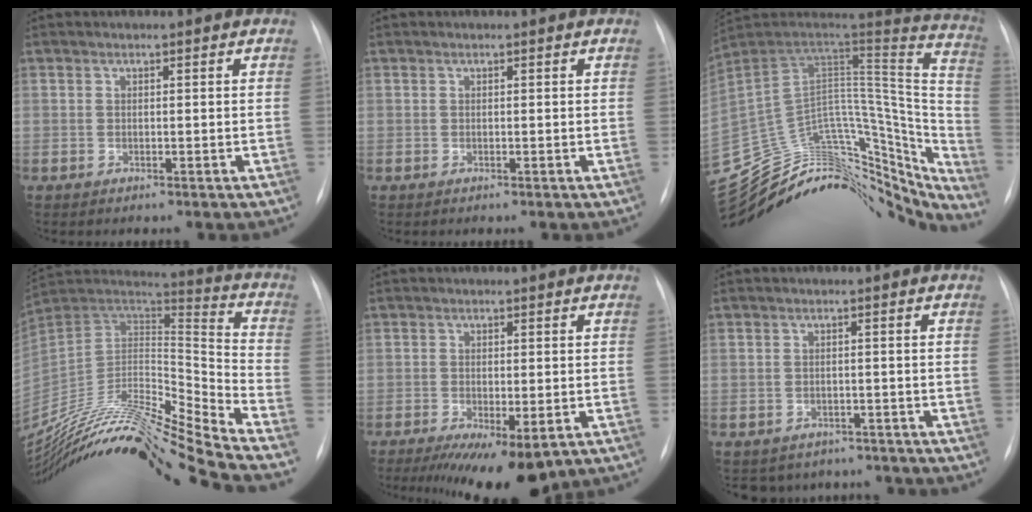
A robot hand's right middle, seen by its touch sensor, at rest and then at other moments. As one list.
[{"total": 0.0}, {"total": 38.0, "force": [-31.5, 16.5, 13.5], "torque": [-0.197, 0.046, -0.403]}, {"total": 27.9, "force": [-24.7, -0.7, 12.9], "torque": [-0.229, -0.018, -0.417]}, {"total": 10.7, "force": [-6.5, 3.7, 7.7], "torque": [-0.112, -0.019, -0.094]}, {"total": 7.0, "force": [-6.1, 3.6, 0.2], "torque": [0.003, 0.014, -0.067]}]